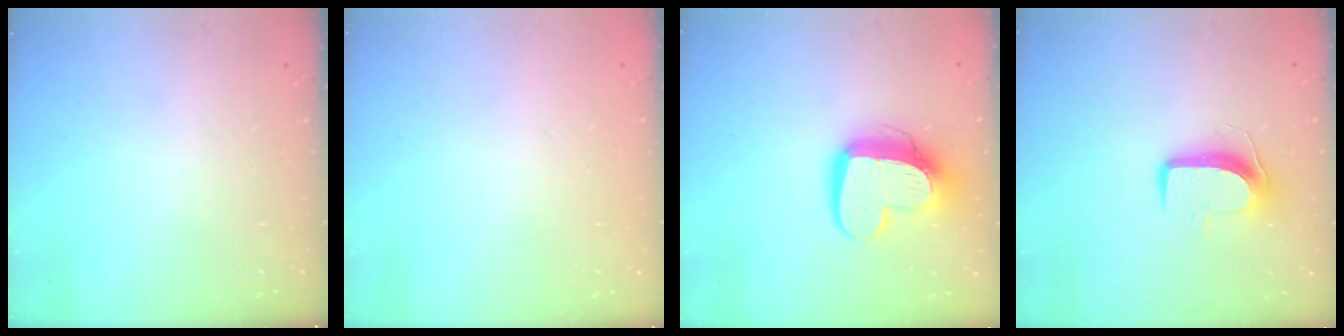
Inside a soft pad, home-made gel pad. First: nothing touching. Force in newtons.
{"total": 0.0}
{"total": 14.0, "press": 13.9, "slide": 1.3}
{"total": 8.9, "press": 8.9, "slide": 0.3}